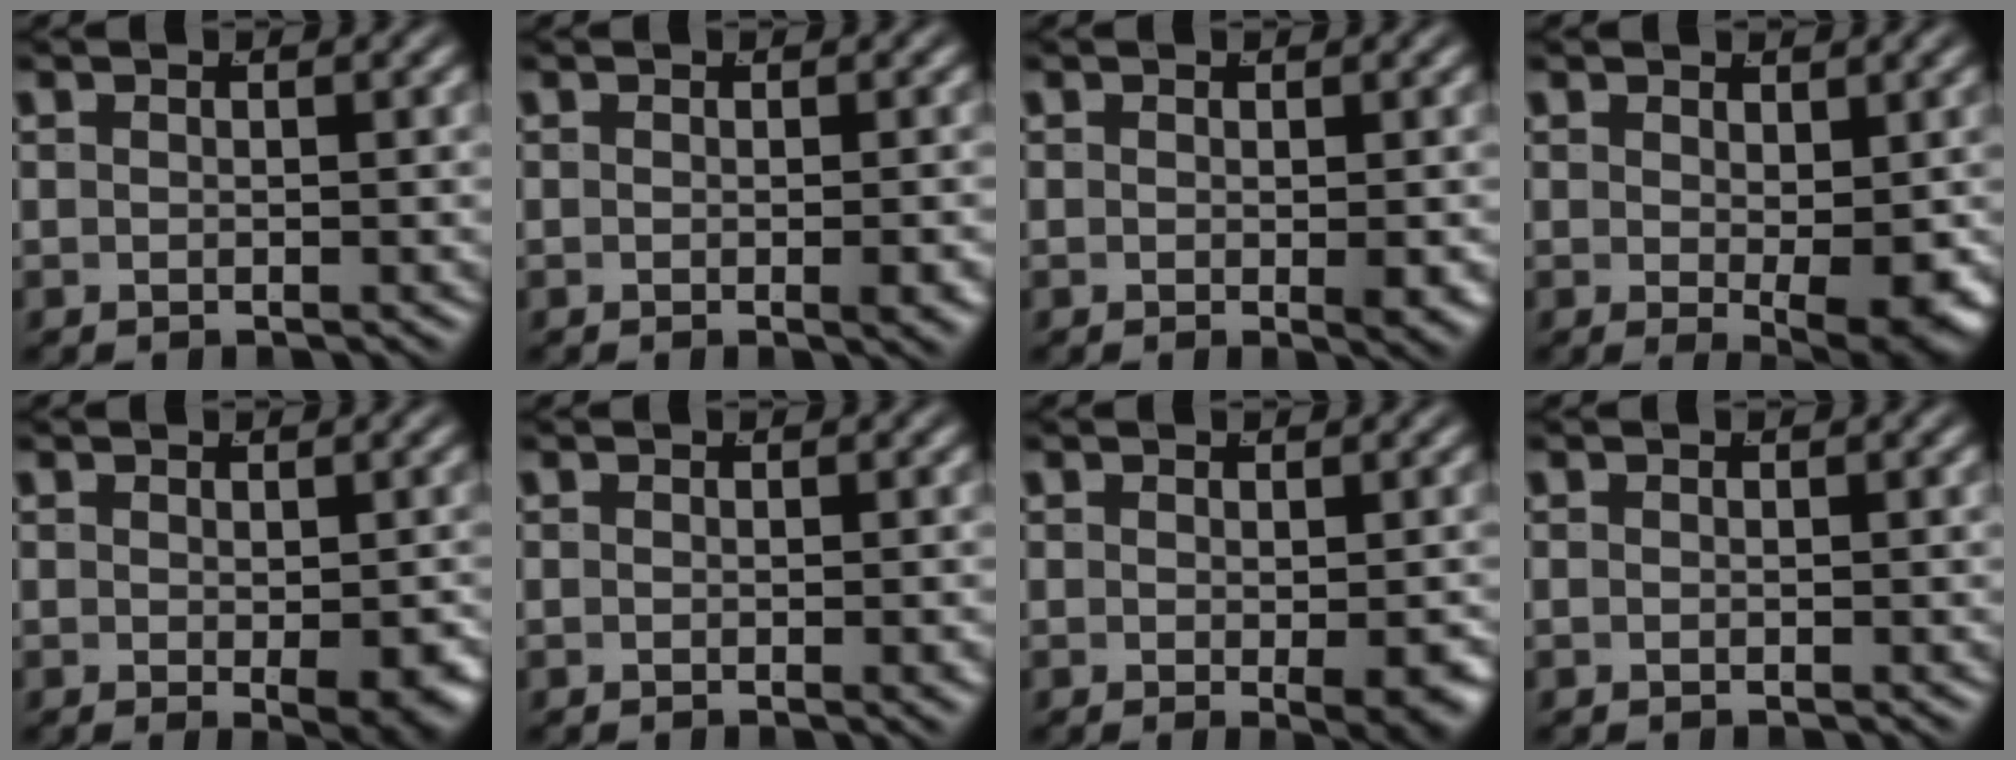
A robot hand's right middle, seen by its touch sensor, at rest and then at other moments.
{"total": 1.1, "force": [-0.4, -0.1, 1.0], "torque": [-0.009, 0.002, -0.007]}
{"total": 1.2, "force": [-0.2, 0.1, 1.2], "torque": [-0.010, -0.005, 0.000]}
{"total": 4.0, "force": [-0.3, 0.9, 3.9], "torque": [-0.036, -0.025, 0.009]}
{"total": 2.6, "force": [-0.6, 0.7, 2.4], "torque": [-0.018, -0.015, -0.002]}
{"total": 0.5, "force": [-0.1, 0.0, 0.5], "torque": [-0.003, 0.002, -0.003]}
{"total": 2.1, "force": [-0.5, 0.3, 2.0], "torque": [-0.014, -0.009, -0.004]}
{"total": 0.0}